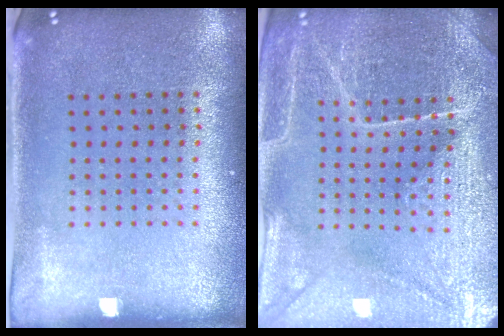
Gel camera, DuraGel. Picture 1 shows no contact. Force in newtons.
{"total": 4.3, "press": 4.2, "slide": 1.1}